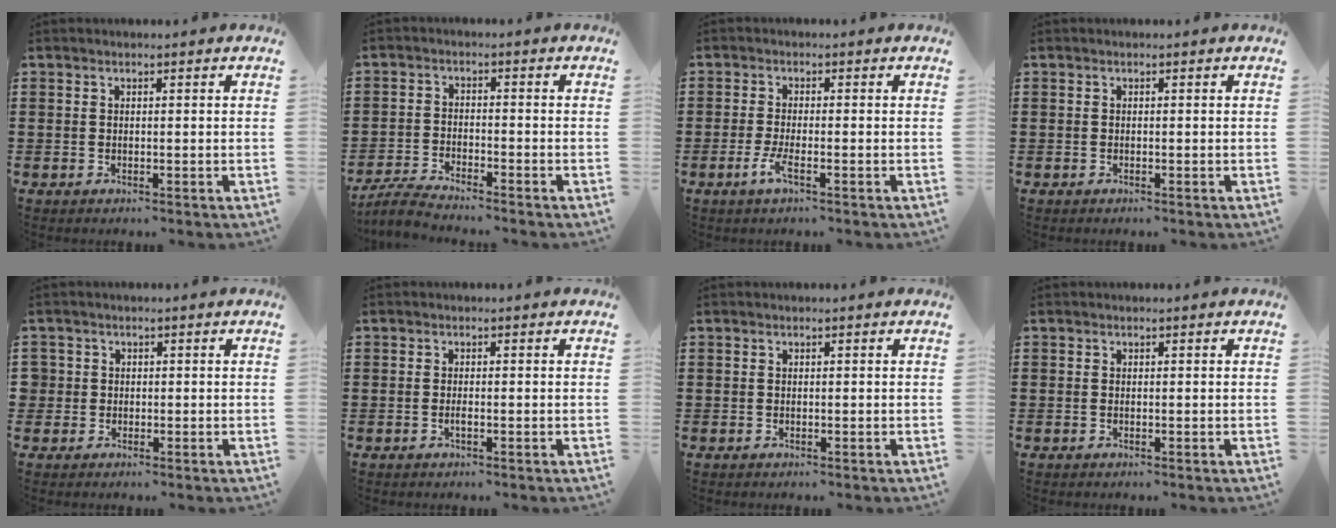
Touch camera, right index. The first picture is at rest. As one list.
[{"total": 3.8, "force": [-3.7, -0.1, 0.9], "torque": [-0.032, -0.006, -0.078]}, {"total": 3.2, "force": [-1.5, 0.5, 2.8], "torque": [-0.068, -0.010, -0.033]}, {"total": 0.0}, {"total": 1.7, "force": [0.1, 1.6, 0.2], "torque": [-0.012, 0.008, 0.000]}, {"total": 0.8, "force": [-0.4, 0.1, 0.7], "torque": [-0.014, -0.004, -0.006]}, {"total": 0.0}, {"total": 0.0}]